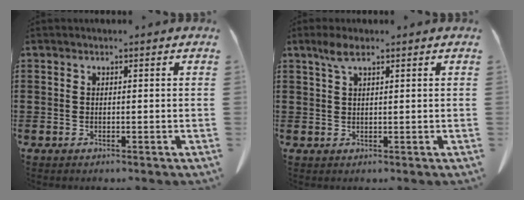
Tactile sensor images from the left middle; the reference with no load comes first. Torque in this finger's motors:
{"motor_torque": [0.81, 0.84, 0.23, 0.07]}